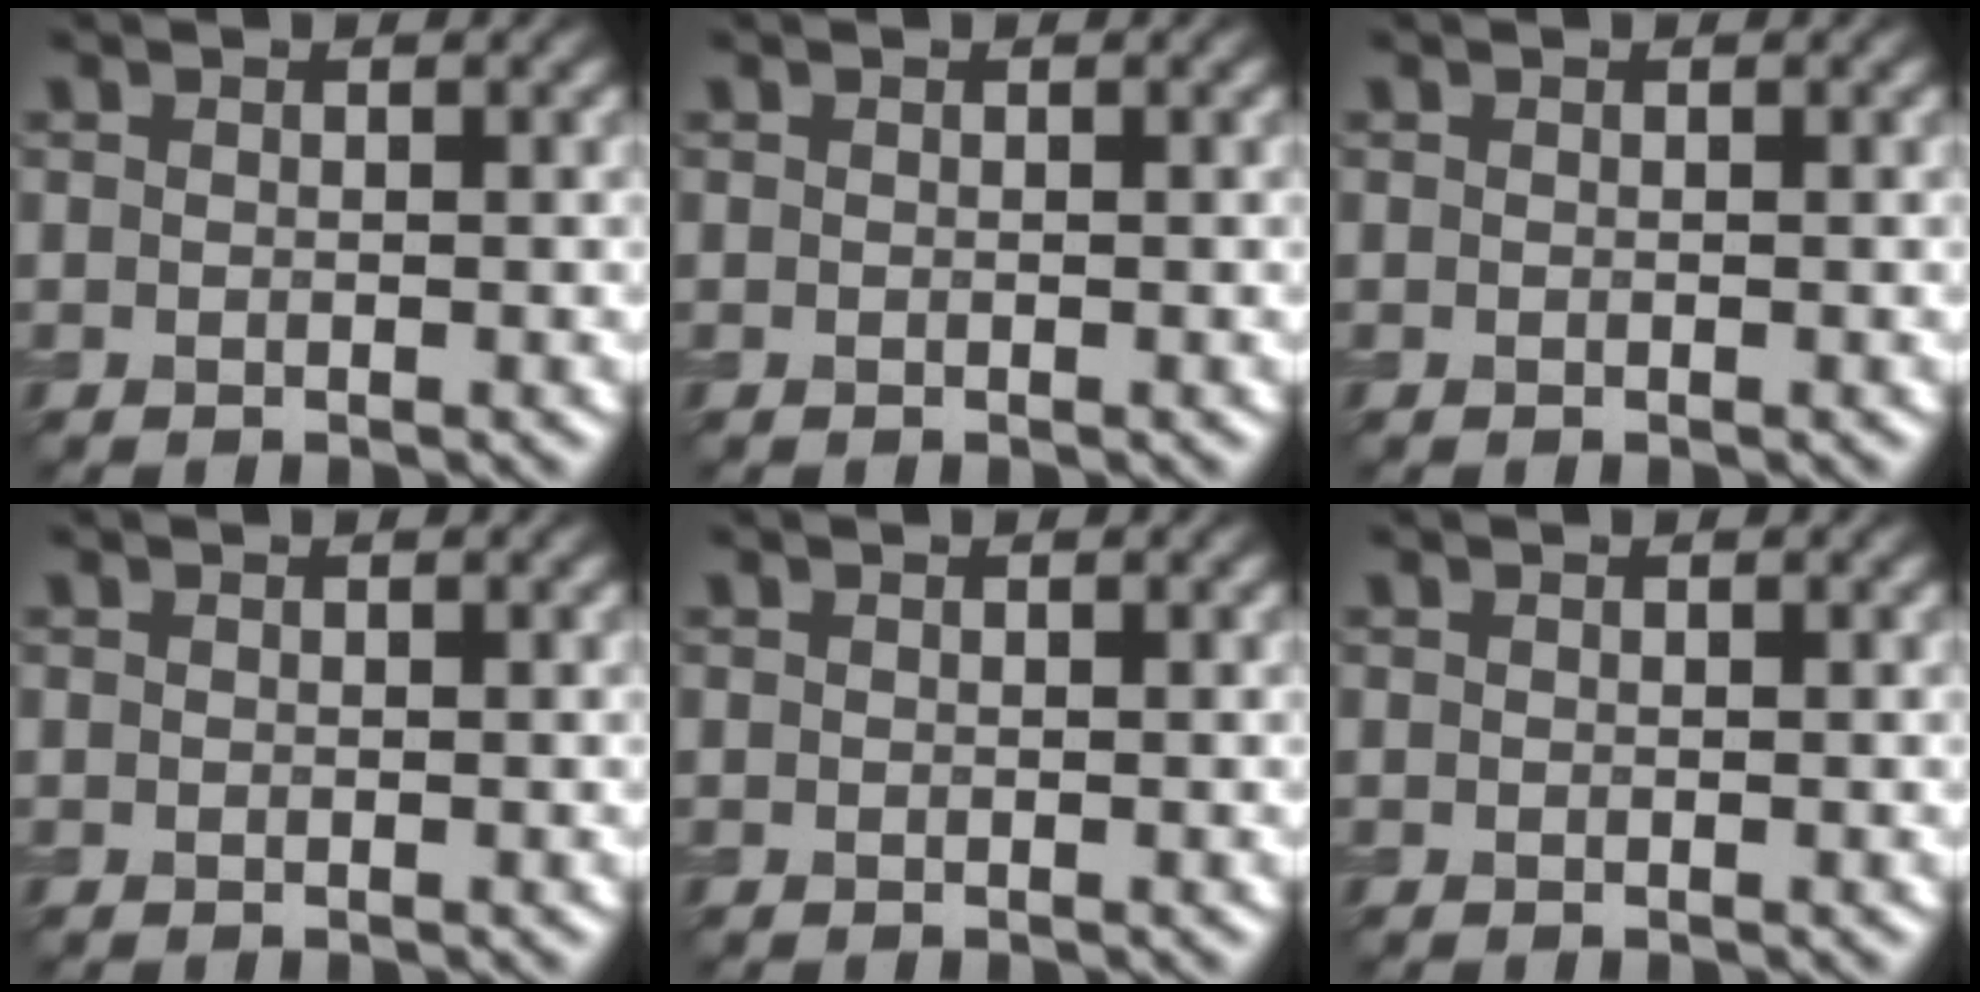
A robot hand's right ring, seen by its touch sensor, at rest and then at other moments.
{"total": 0.0}
{"total": 0.0}
{"total": 0.0}
{"total": 0.0}
{"total": 0.0}